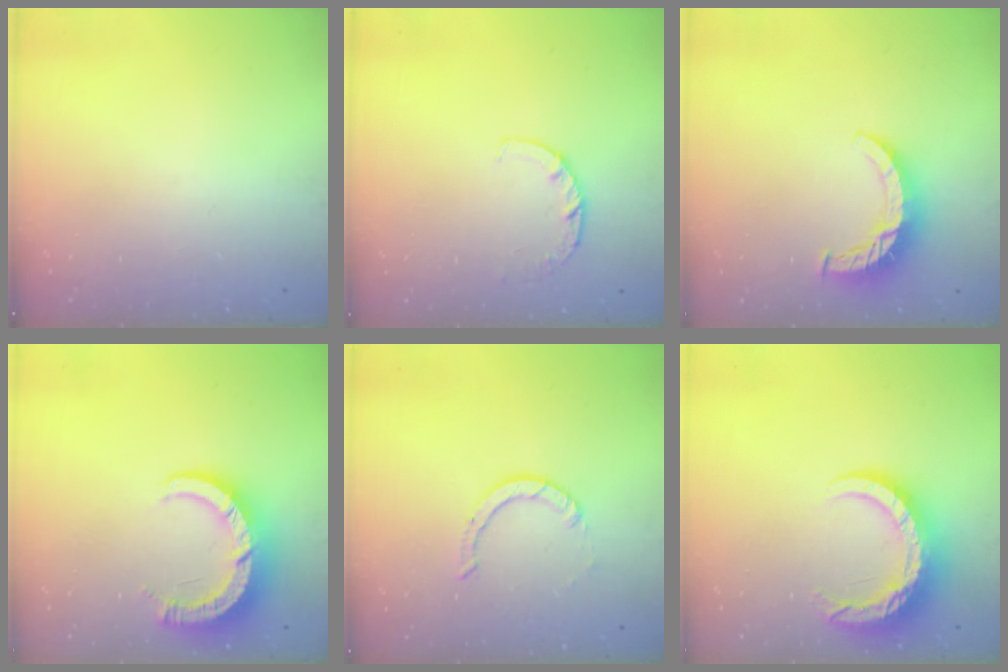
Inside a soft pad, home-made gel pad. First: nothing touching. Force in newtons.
{"total": 3.0, "press": 2.9, "slide": 0.4}
{"total": 9.3, "press": 9.3, "slide": 0.5}
{"total": 9.2, "press": 9.2, "slide": 0.7}
{"total": 2.0, "press": 2.0, "slide": 0.2}
{"total": 12.0, "press": 11.9, "slide": 1.2}